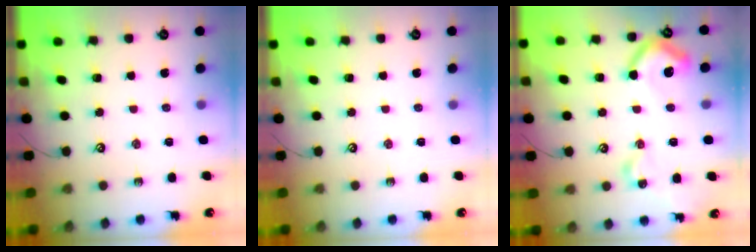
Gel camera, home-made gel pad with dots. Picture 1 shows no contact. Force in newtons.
{"total": 0.0}
{"total": 11.9, "press": 11.8, "slide": 1.5}